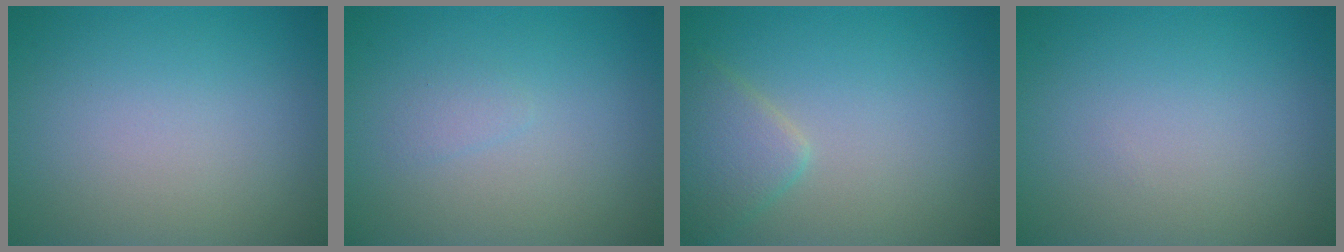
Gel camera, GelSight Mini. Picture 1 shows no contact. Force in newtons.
{"total": 0.7, "press": 0.7, "slide": 0.0}
{"total": 2.8, "press": 2.8, "slide": 0.1}
{"total": 0.0}